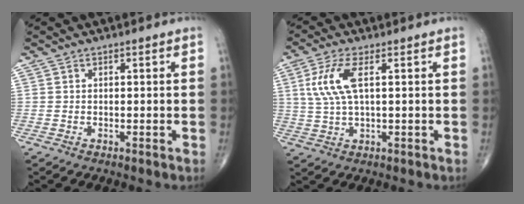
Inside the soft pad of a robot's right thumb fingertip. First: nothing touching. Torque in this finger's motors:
{"motor_torque": [-0.57, 0.98, 0.91, 0.04, 0.09]}